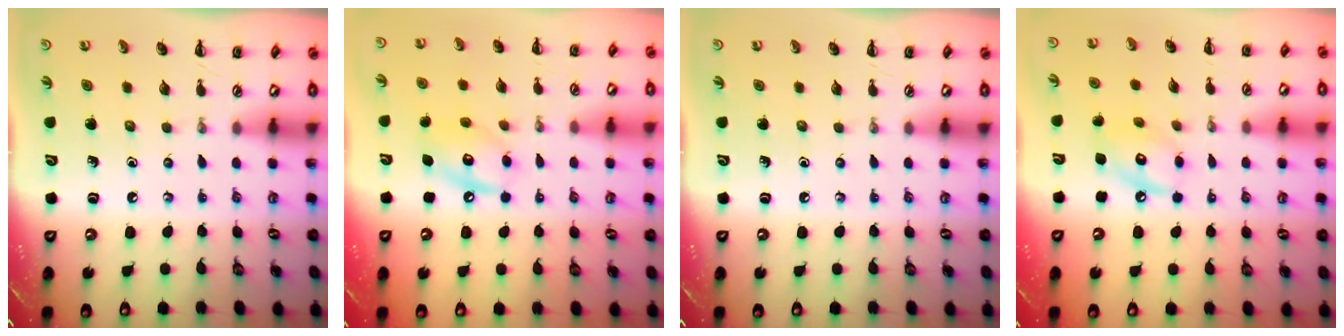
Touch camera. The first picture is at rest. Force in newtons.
{"total": 10.4, "press": 10.3, "slide": 1.5}
{"total": 0.0}
{"total": 9.4, "press": 9.4, "slide": 0.4}